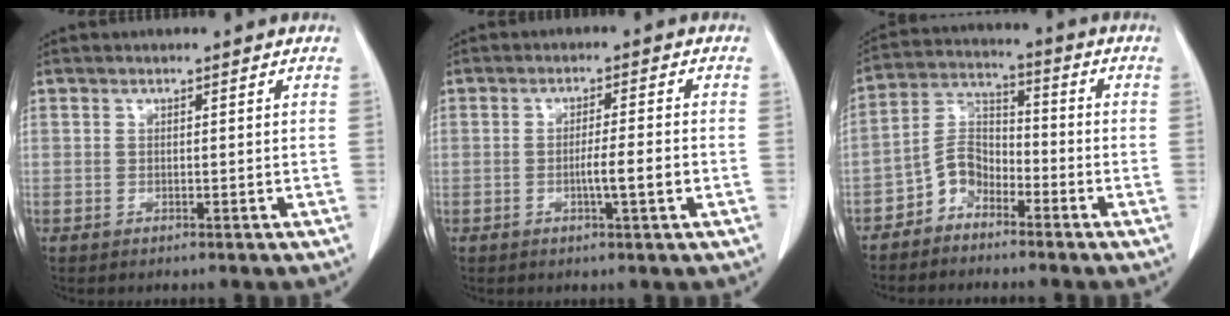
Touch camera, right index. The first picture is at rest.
{"total": 4.3, "force": [-1.2, -0.2, 4.2], "torque": [-0.067, -0.003, -0.018]}
{"total": 5.9, "force": [-3.8, 3.7, 2.6], "torque": [-0.052, 0.016, -0.081]}